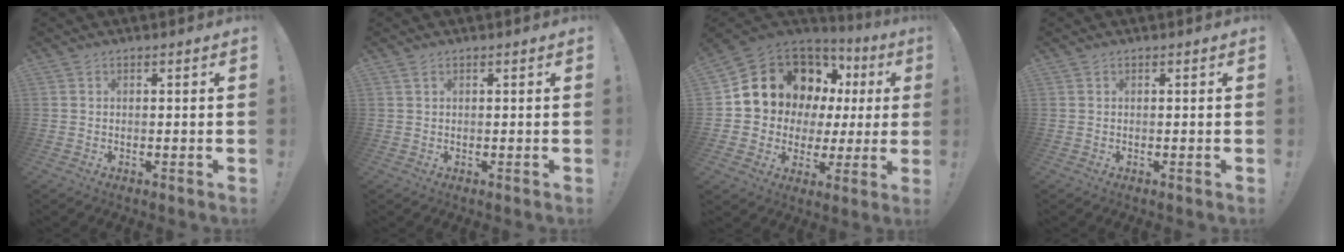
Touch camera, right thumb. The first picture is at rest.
{"total": 1.0, "force": [0.6, 0.4, 0.7], "torque": [-0.021, 0.004, 0.012]}
{"total": 13.8, "force": [7.9, 9.8, 5.7], "torque": [-0.091, -0.060, 0.165]}
{"total": 0.0}